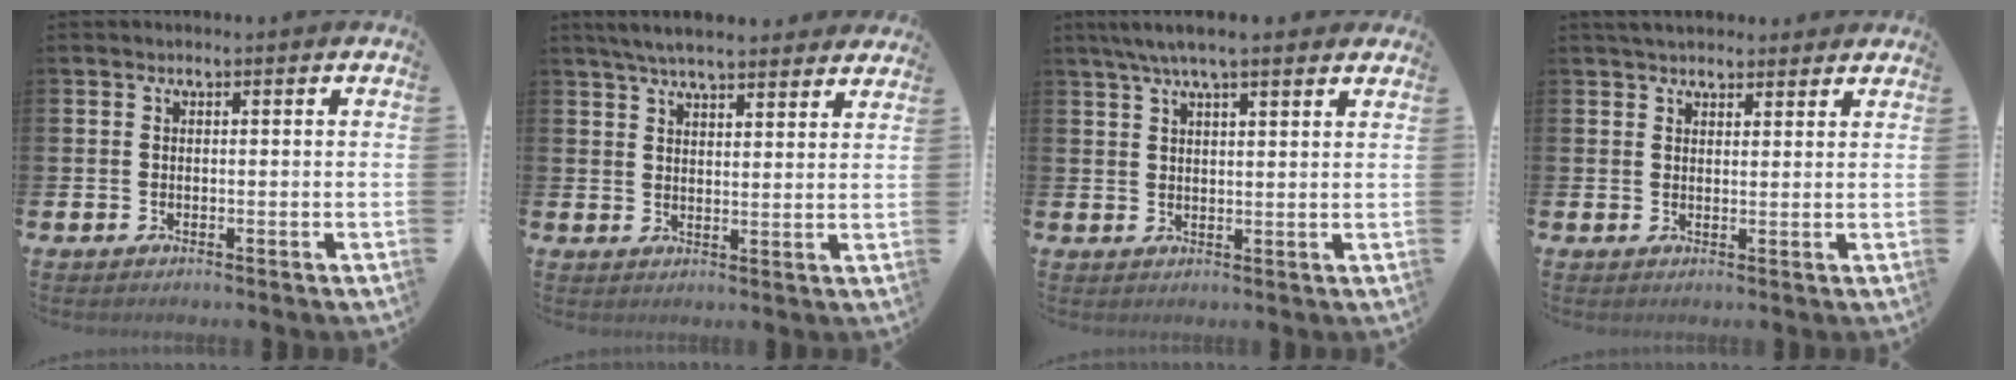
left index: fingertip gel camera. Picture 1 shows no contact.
{"total": 5.9, "force": [5.6, 0.8, 1.8], "torque": [-0.047, -0.020, 0.101]}
{"total": 6.2, "force": [5.2, 1.0, 3.1], "torque": [-0.063, -0.009, 0.092]}
{"total": 3.7, "force": [3.5, 1.0, 0.6], "torque": [-0.018, -0.008, 0.066]}